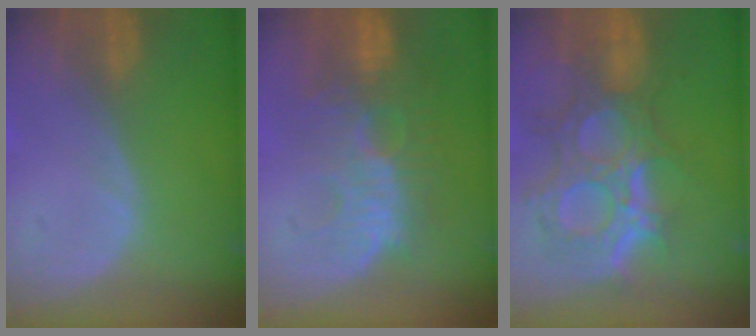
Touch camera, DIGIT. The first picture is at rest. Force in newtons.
{"total": 11.0, "press": 9.7, "slide": 5.1}
{"total": 11.9, "press": 10.7, "slide": 5.3}